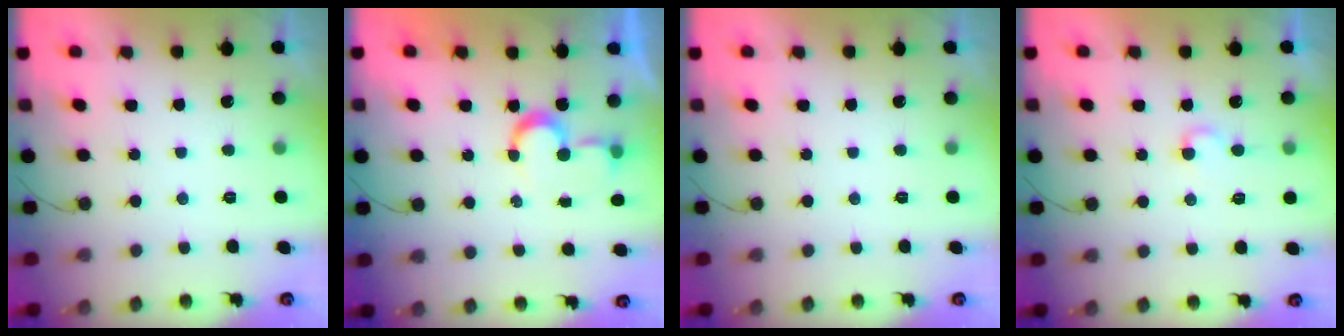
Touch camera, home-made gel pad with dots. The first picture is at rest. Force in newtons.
{"total": 6.4, "press": 6.4, "slide": 0.6}
{"total": 0.0}
{"total": 3.8, "press": 3.8, "slide": 0.4}